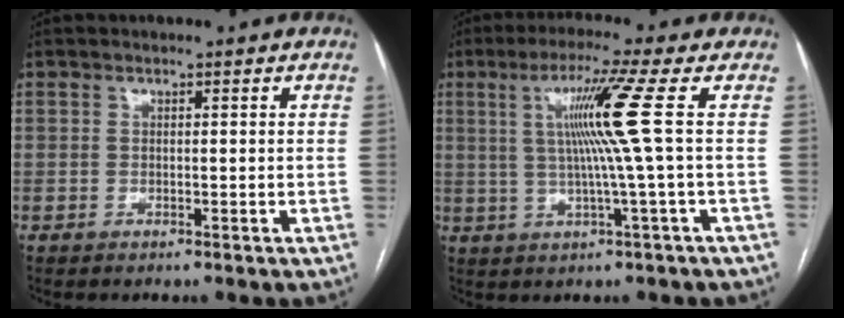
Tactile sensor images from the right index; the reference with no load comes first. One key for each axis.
{"total": 9.0, "fx": 1.5, "fy": -2.7, "fz": 8.5, "tx": -0.147, "ty": 0.006, "tz": 0.037}